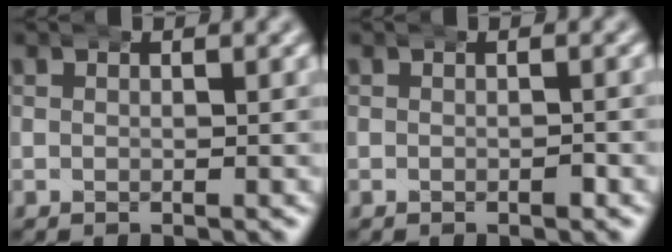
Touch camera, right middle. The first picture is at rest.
{"total": 0.6, "force": [-0.3, 0.3, 0.4], "torque": [-0.009, 0.003, -0.008]}